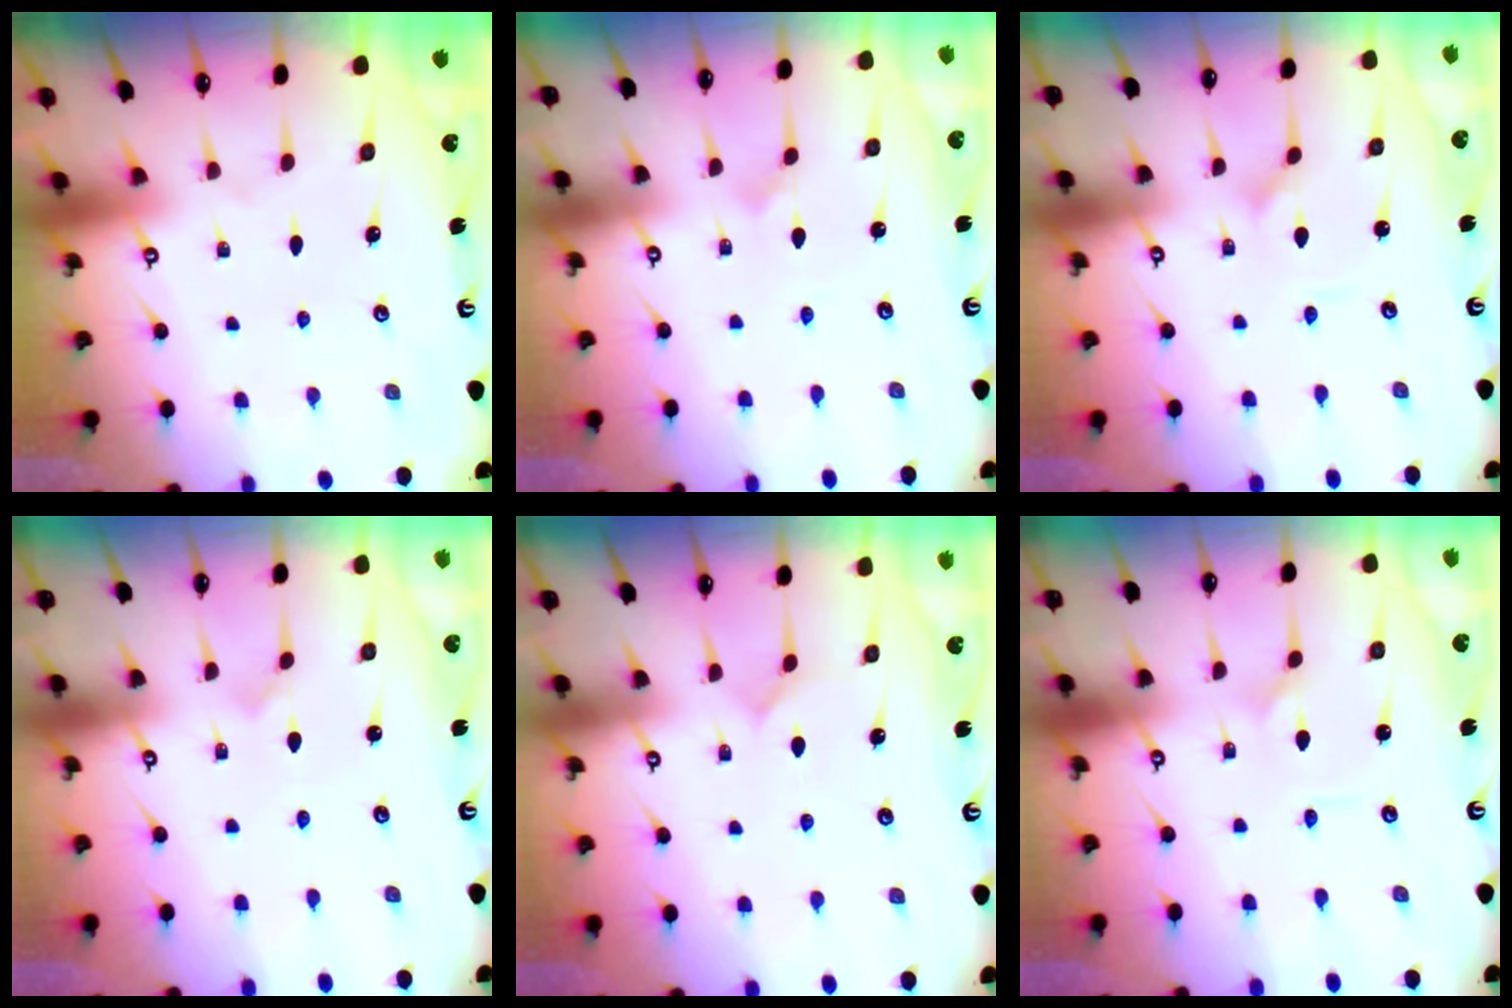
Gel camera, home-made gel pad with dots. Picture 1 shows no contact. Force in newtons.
{"total": 0.9, "press": 0.9, "slide": 0.0}
{"total": 1.1, "press": 1.1, "slide": 0.2}
{"total": 0.8, "press": 0.8, "slide": 0.1}
{"total": 2.8, "press": 2.8, "slide": 0.3}
{"total": 1.9, "press": 1.9, "slide": 0.0}